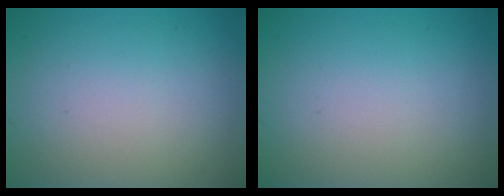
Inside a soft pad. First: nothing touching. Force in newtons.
{"total": 0.0}